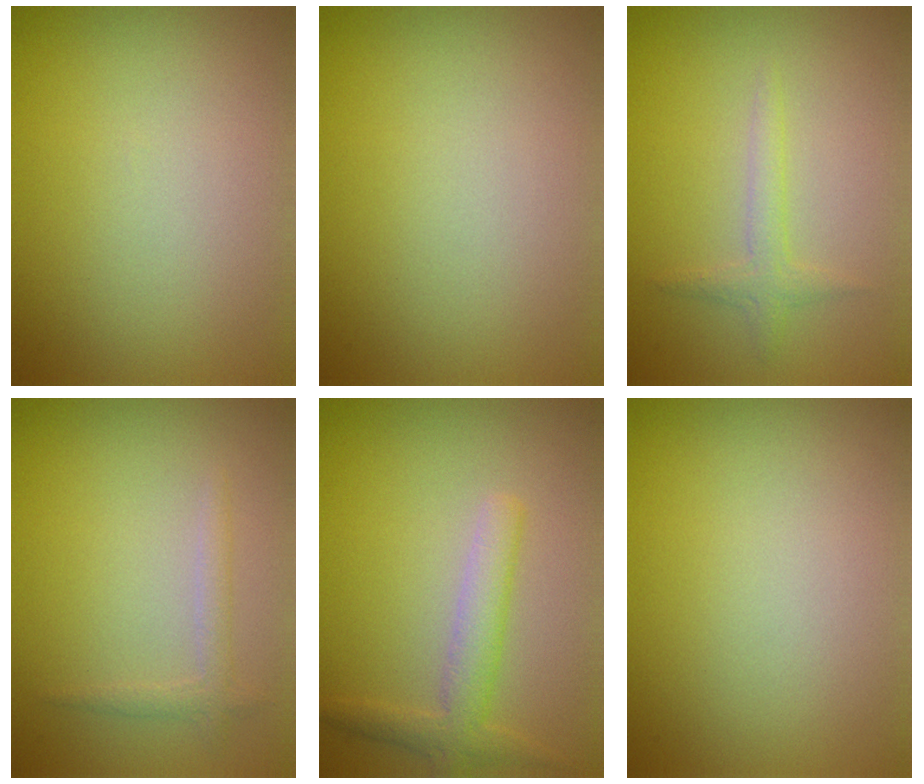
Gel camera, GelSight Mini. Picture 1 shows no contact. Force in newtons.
{"total": 0.0}
{"total": 1.5, "press": 1.5, "slide": 0.1}
{"total": 1.4, "press": 1.4, "slide": 0.1}
{"total": 2.8, "press": 2.8, "slide": 0.1}
{"total": 0.0}